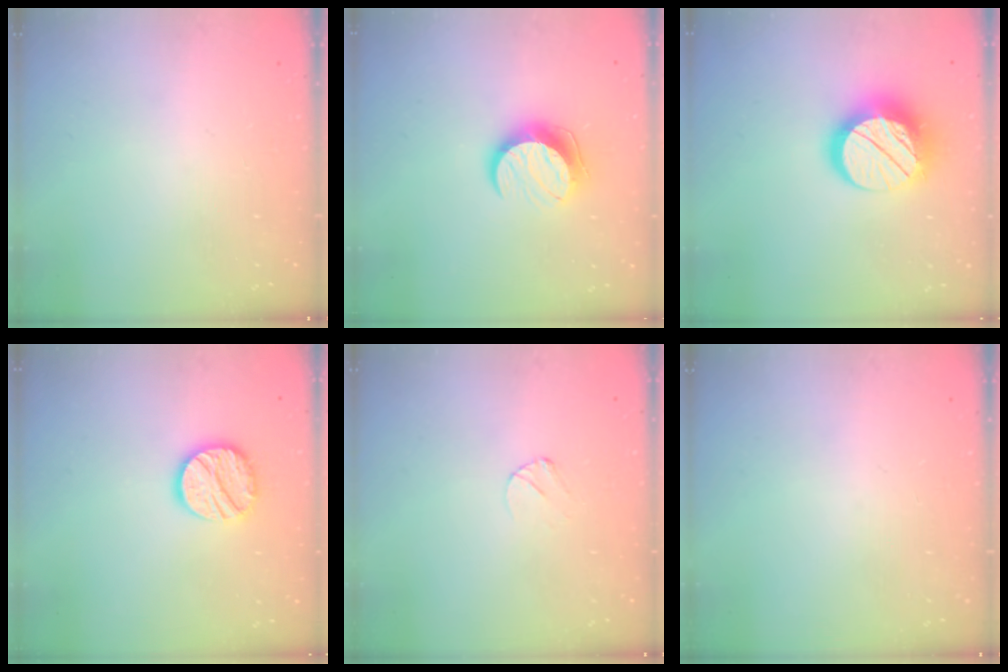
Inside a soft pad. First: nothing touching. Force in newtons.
{"total": 10.6, "press": 10.5, "slide": 0.7}
{"total": 15.1, "press": 15.1, "slide": 1.3}
{"total": 13.1, "press": 13.1, "slide": 1.2}
{"total": 3.0, "press": 3.0, "slide": 0.3}
{"total": 0.0}